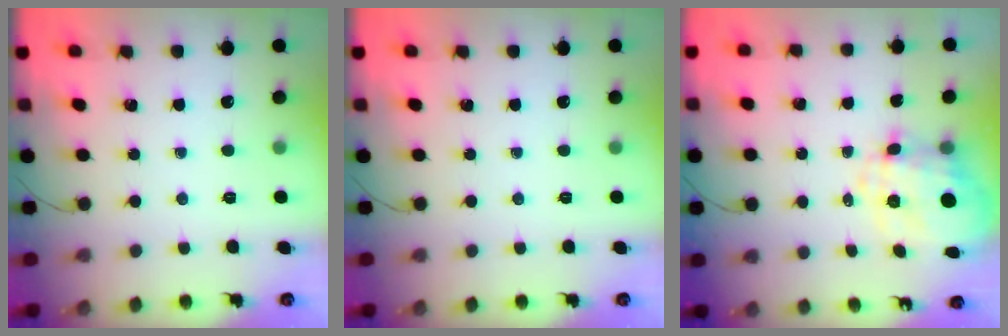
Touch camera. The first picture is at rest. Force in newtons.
{"total": 0.0}
{"total": 11.0, "press": 10.8, "slide": 2.2}